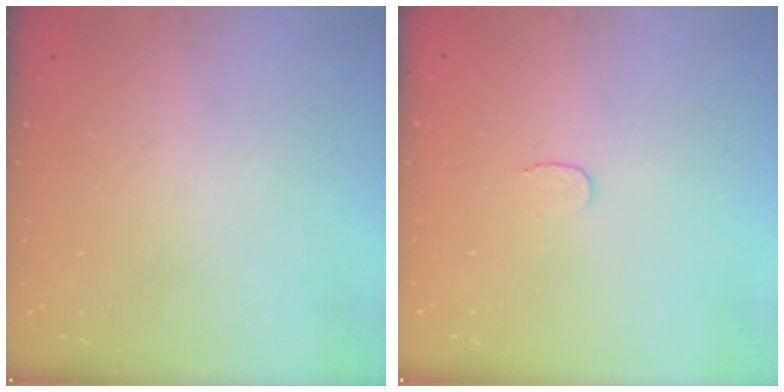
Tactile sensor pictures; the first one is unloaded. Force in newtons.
{"total": 3.5, "press": 3.5, "slide": 0.4}